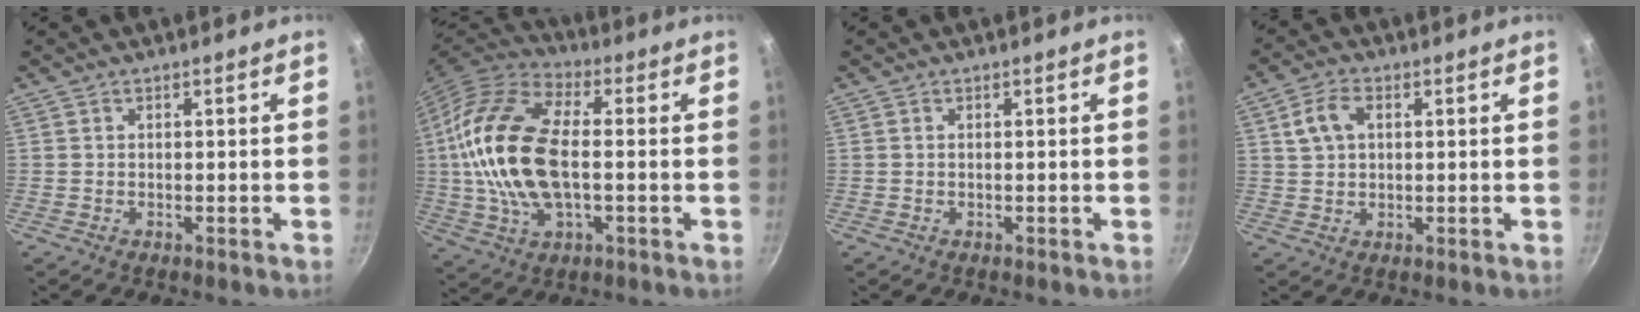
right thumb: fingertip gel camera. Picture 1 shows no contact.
{"total": 20.6, "force": [-0.1, 10.2, 17.9], "torque": [-0.373, 0.014, -0.005]}
{"total": 0.0}
{"total": 5.6, "force": [1.6, 3.7, 3.9], "torque": [-0.075, 0.009, 0.031]}